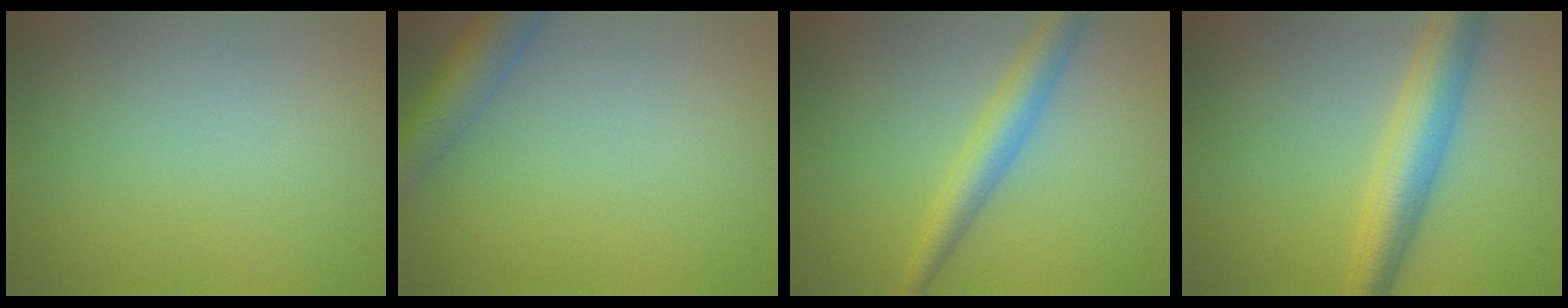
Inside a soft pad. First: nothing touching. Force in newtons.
{"total": 3.9, "press": 3.9, "slide": 0.3}
{"total": 3.5, "press": 3.5, "slide": 0.0}
{"total": 5.7, "press": 5.7, "slide": 0.1}